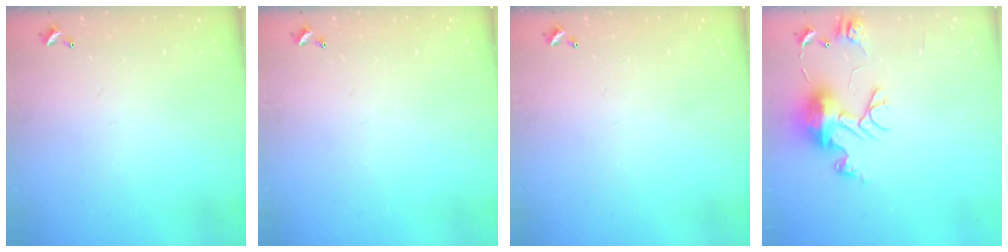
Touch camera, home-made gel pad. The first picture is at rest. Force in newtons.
{"total": 0.0}
{"total": 0.0}
{"total": 10.8, "press": 10.8, "slide": 1.2}